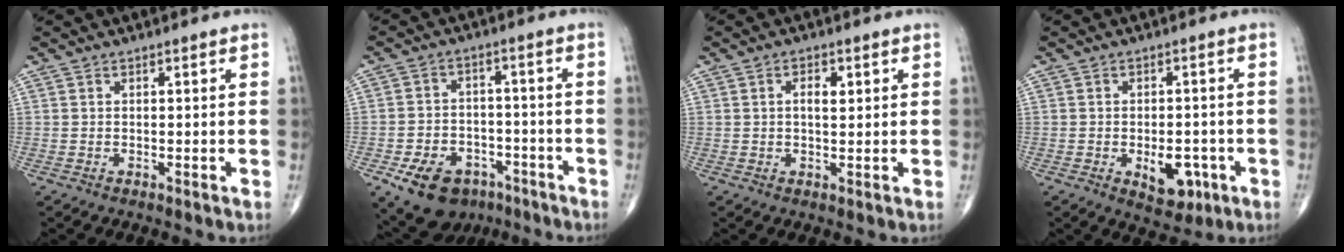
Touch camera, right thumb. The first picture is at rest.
{"total": 13.2, "force": [-7.4, 8.9, 6.3], "torque": [-0.089, 0.042, -0.108]}
{"total": 3.0, "force": [0.8, 1.4, 2.5], "torque": [-0.039, -0.002, 0.011]}
{"total": 7.1, "force": [-2.4, 4.2, 5.3], "torque": [-0.052, 0.008, -0.022]}